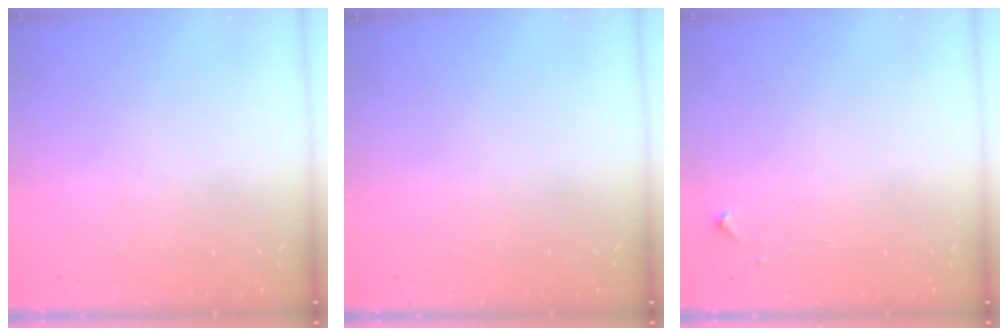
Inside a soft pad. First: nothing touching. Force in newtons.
{"total": 0.0}
{"total": 3.3, "press": 3.2, "slide": 0.4}